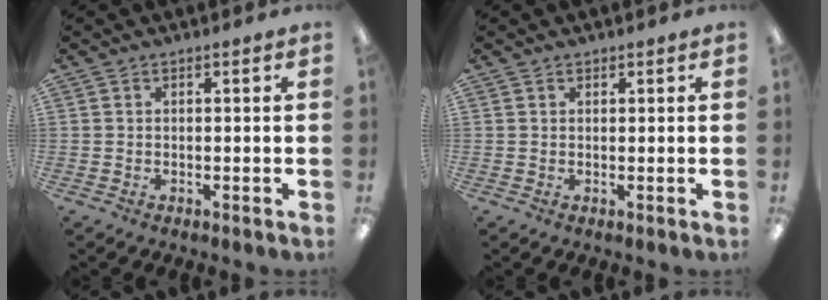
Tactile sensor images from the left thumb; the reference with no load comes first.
{"total": 1.0, "force": [0.8, 0.6, 0.0], "torque": [0.000, 0.001, 0.015]}